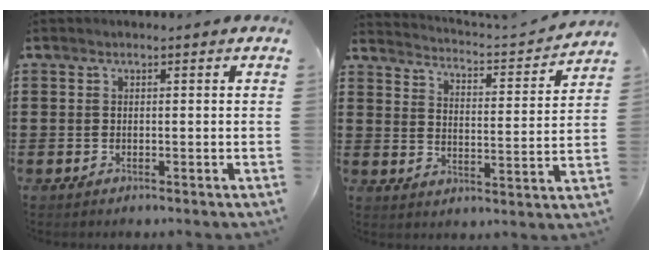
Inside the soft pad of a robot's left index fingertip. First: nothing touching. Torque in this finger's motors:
{"motor_torque": [-0.57, 0.64, -0.38, -0.03]}